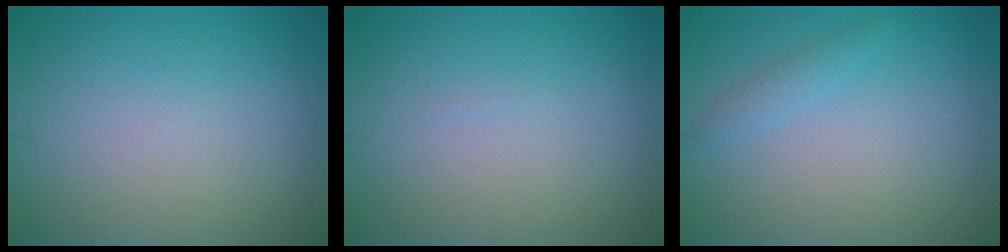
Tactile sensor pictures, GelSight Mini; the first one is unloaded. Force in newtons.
{"total": 0.0}
{"total": 1.1, "press": 1.1, "slide": 0.1}